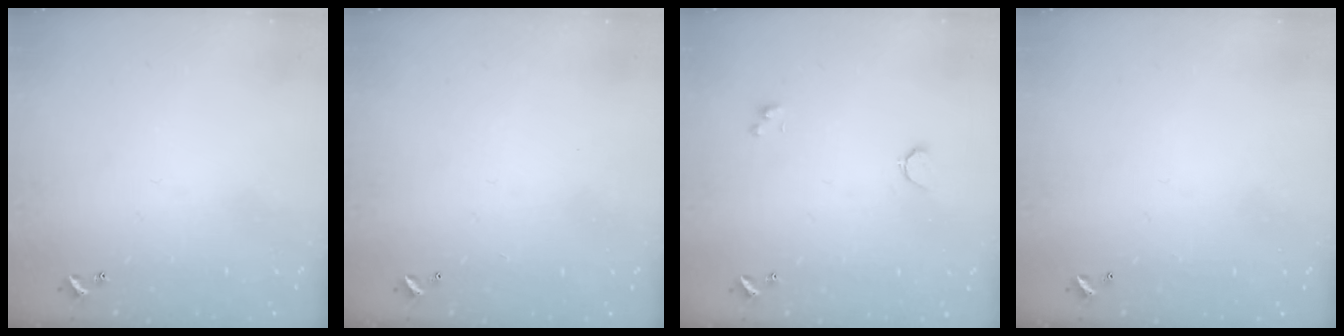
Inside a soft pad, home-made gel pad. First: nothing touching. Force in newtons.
{"total": 2.9, "press": 2.9, "slide": 0.1}
{"total": 0.8, "press": 0.7, "slide": 0.4}
{"total": 2.8, "press": 2.8, "slide": 0.1}